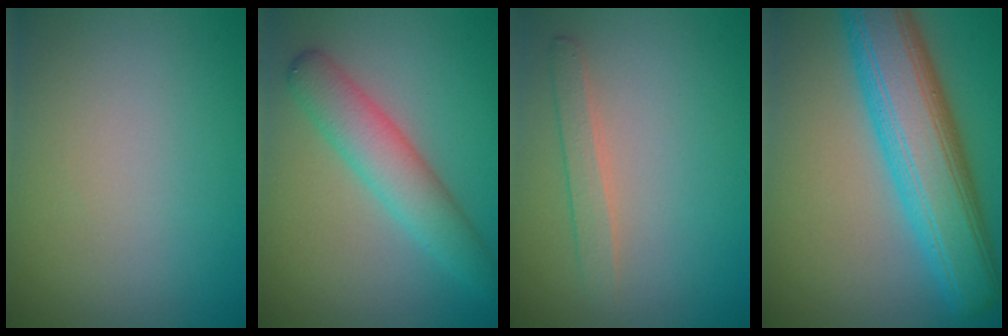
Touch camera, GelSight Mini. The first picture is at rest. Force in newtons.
{"total": 4.8, "press": 4.8, "slide": 0.1}
{"total": 1.7, "press": 1.7, "slide": 0.0}
{"total": 10.6, "press": 10.6, "slide": 0.2}